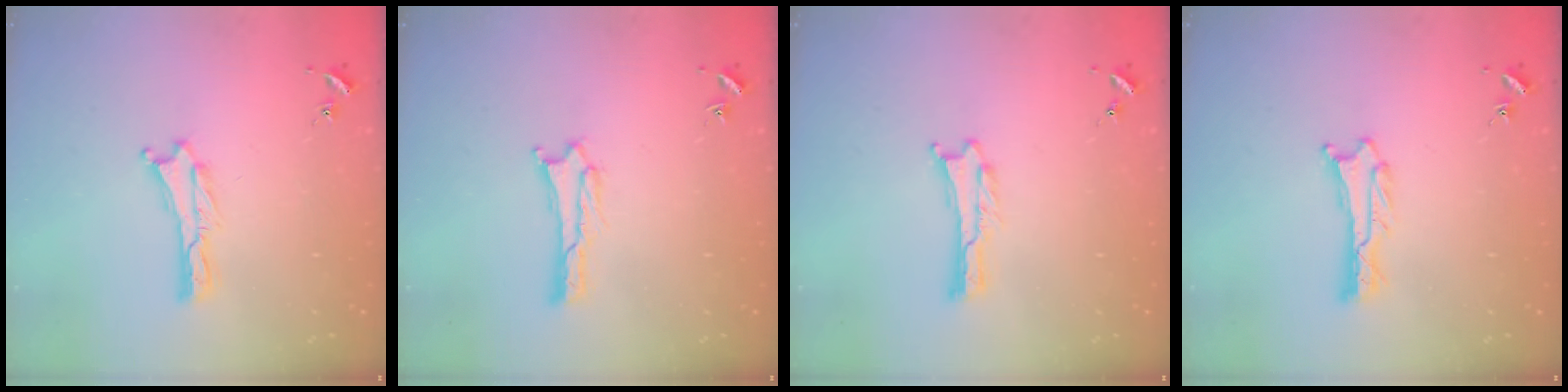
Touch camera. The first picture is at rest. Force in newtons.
{"total": 1.9, "press": 1.9, "slide": 0.1}
{"total": 0.0}
{"total": 0.9, "press": 0.8, "slide": 0.1}